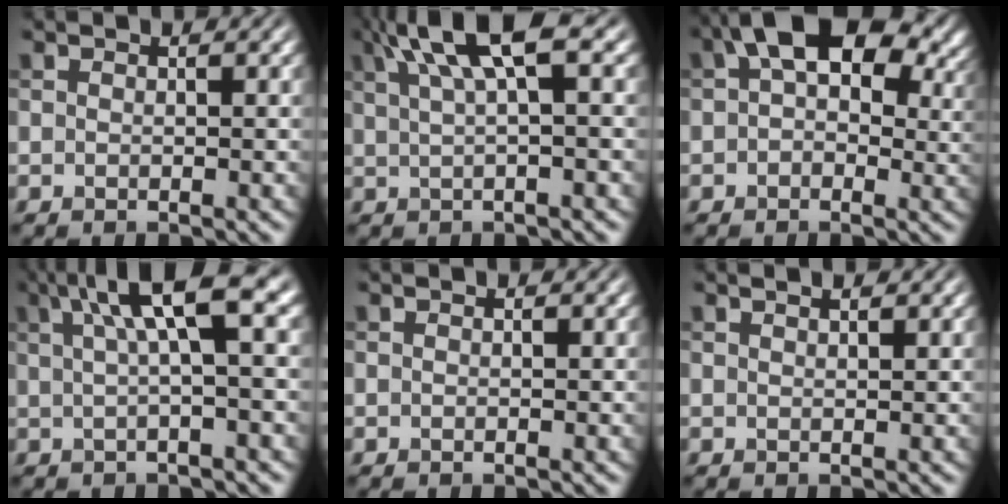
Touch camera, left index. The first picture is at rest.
{"total": 6.8, "force": [3.0, 1.8, 5.8], "torque": [-0.092, 0.021, 0.051]}
{"total": 10.8, "force": [4.1, 6.2, 7.8], "torque": [-0.106, 0.024, 0.051]}
{"total": 7.1, "force": [2.3, 1.6, 6.5], "torque": [-0.087, 0.019, 0.030]}
{"total": 0.0}
{"total": 0.9, "force": [0.7, 0.1, 0.6], "torque": [-0.007, 0.001, 0.010]}